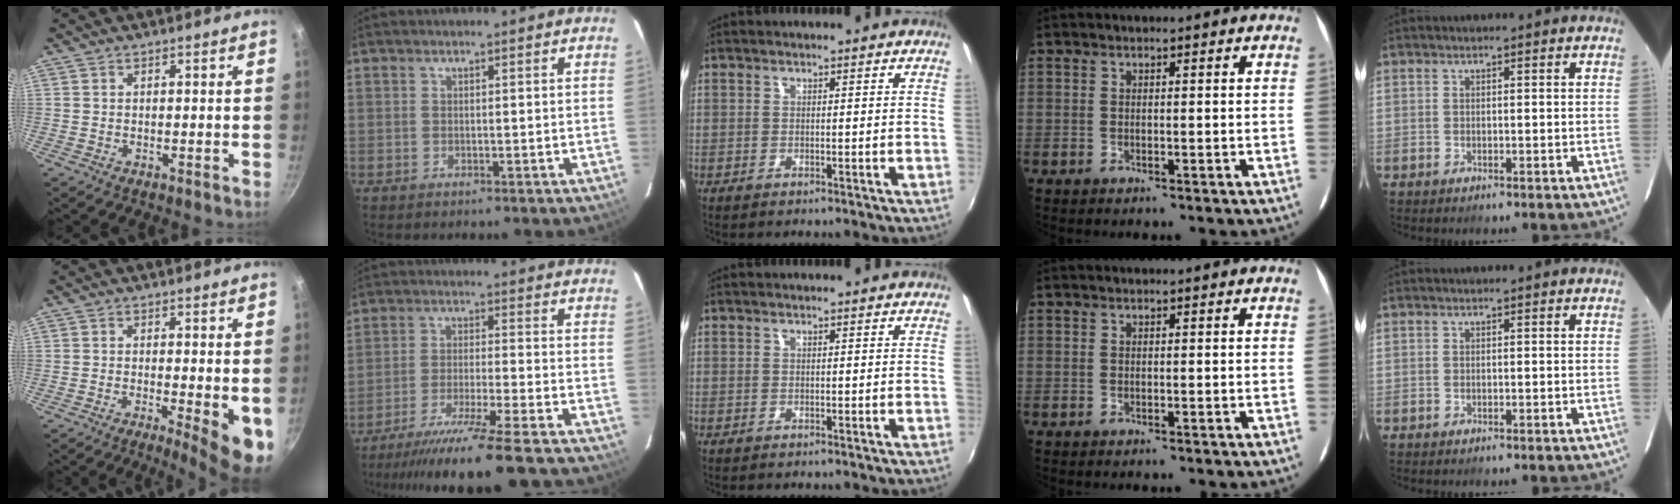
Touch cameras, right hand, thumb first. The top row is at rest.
{"thumb": {"total": 7.9, "force": [-1.4, 1.7, 7.6], "torque": [-0.093, -0.010, -0.013]}, "index": {"total": 19.6, "force": [-17.6, -1.3, 8.4], "torque": [-0.162, -0.044, -0.274]}}